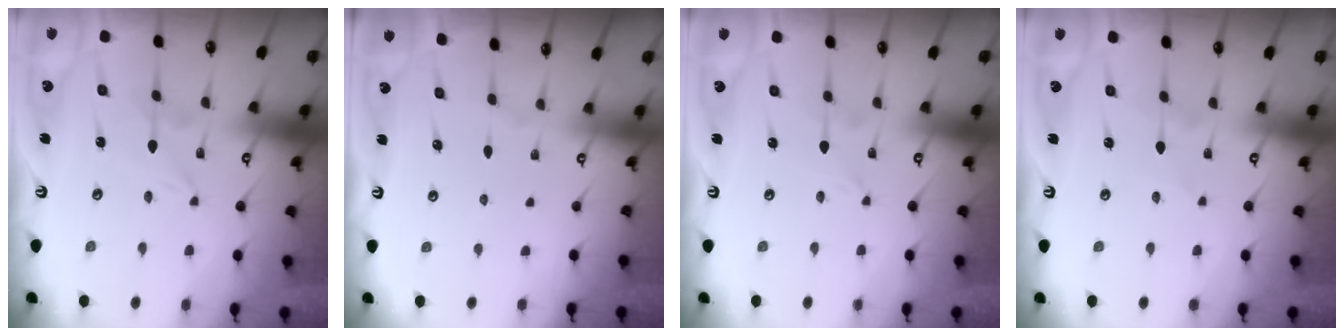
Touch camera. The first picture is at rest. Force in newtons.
{"total": 0.0}
{"total": 0.0}
{"total": 2.2, "press": 2.1, "slide": 0.3}